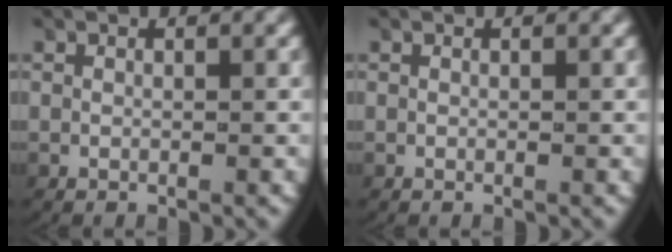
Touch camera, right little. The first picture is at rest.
{"total": 0.0}